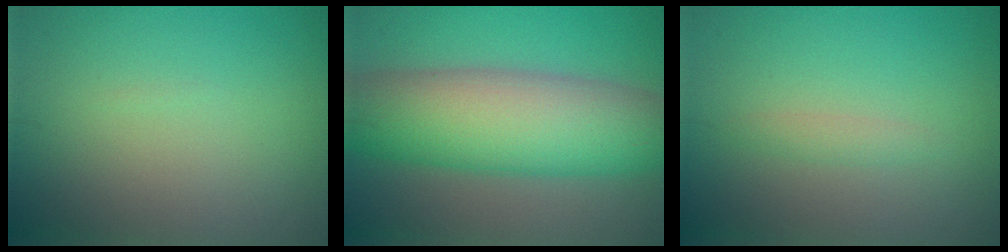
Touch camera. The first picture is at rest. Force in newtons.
{"total": 10.6, "press": 10.6, "slide": 0.3}
{"total": 1.0, "press": 1.0, "slide": 0.1}